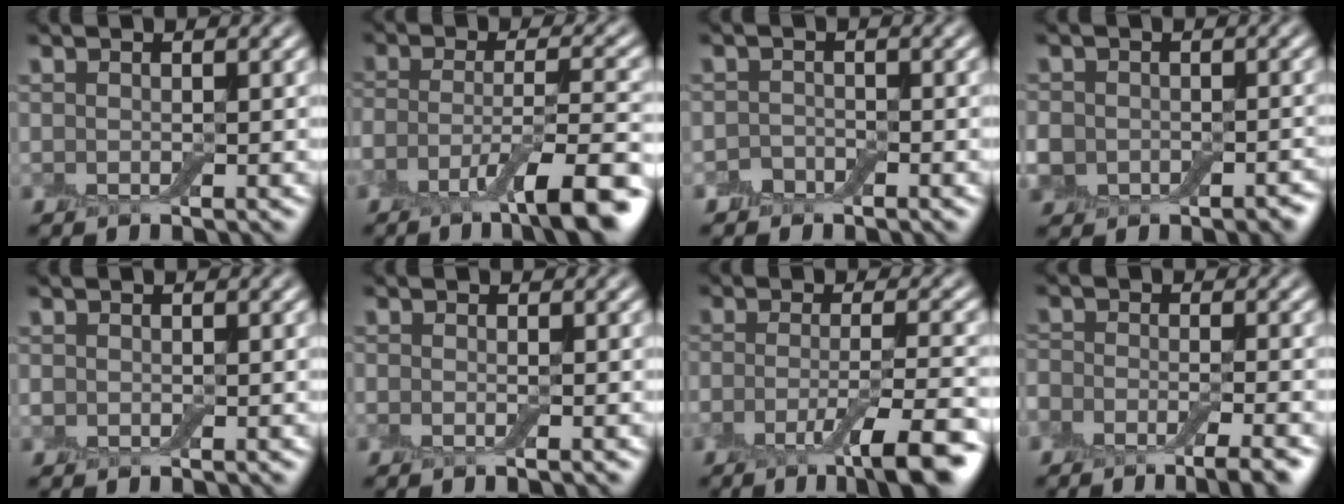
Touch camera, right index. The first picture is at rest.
{"total": 7.9, "force": [-4.3, 1.6, 6.4], "torque": [-0.101, 0.000, -0.082]}
{"total": 1.3, "force": [-1.0, 0.8, 0.1], "torque": [0.001, 0.006, -0.019]}
{"total": 5.0, "force": [-2.1, 4.1, 2.2], "torque": [-0.031, -0.004, -0.040]}
{"total": 0.5, "force": [-0.1, 0.5, 0.1], "torque": [-0.002, -0.003, -0.004]}
{"total": 0.7, "force": [-0.3, 0.1, 0.7], "torque": [-0.011, -0.003, -0.006]}
{"total": 6.9, "force": [-3.6, 1.3, 5.8], "torque": [-0.087, -0.002, -0.065]}
{"total": 6.2, "force": [-4.6, 2.1, 3.5], "torque": [-0.044, -0.011, -0.068]}